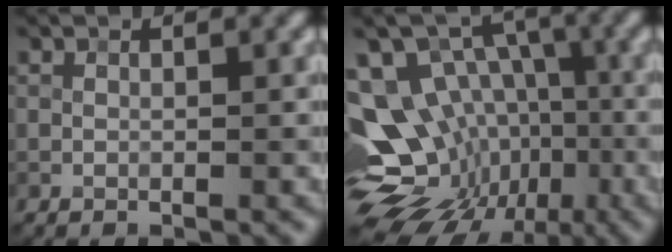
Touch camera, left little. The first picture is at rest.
{"total": 14.9, "force": [-4.4, 12.0, 7.7], "torque": [-0.144, 0.010, -0.060]}